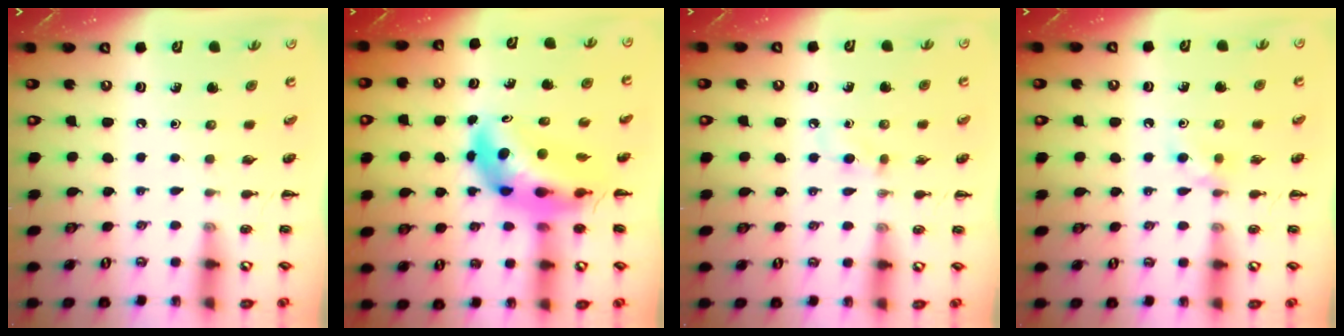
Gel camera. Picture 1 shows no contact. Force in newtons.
{"total": 8.7, "press": 8.3, "slide": 2.3}
{"total": 2.6, "press": 2.4, "slide": 1.1}
{"total": 3.8, "press": 3.6, "slide": 1.1}